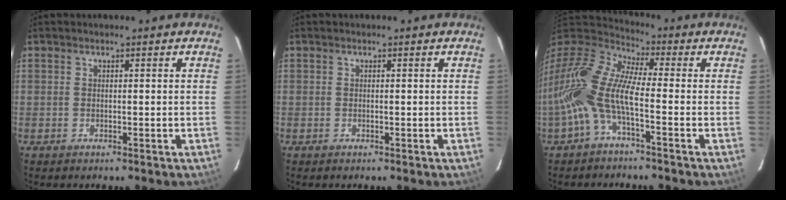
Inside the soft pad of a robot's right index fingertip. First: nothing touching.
{"total": 0.0}
{"total": 15.7, "force": [-3.9, 5.1, 14.4], "torque": [-0.285, -0.010, -0.088]}